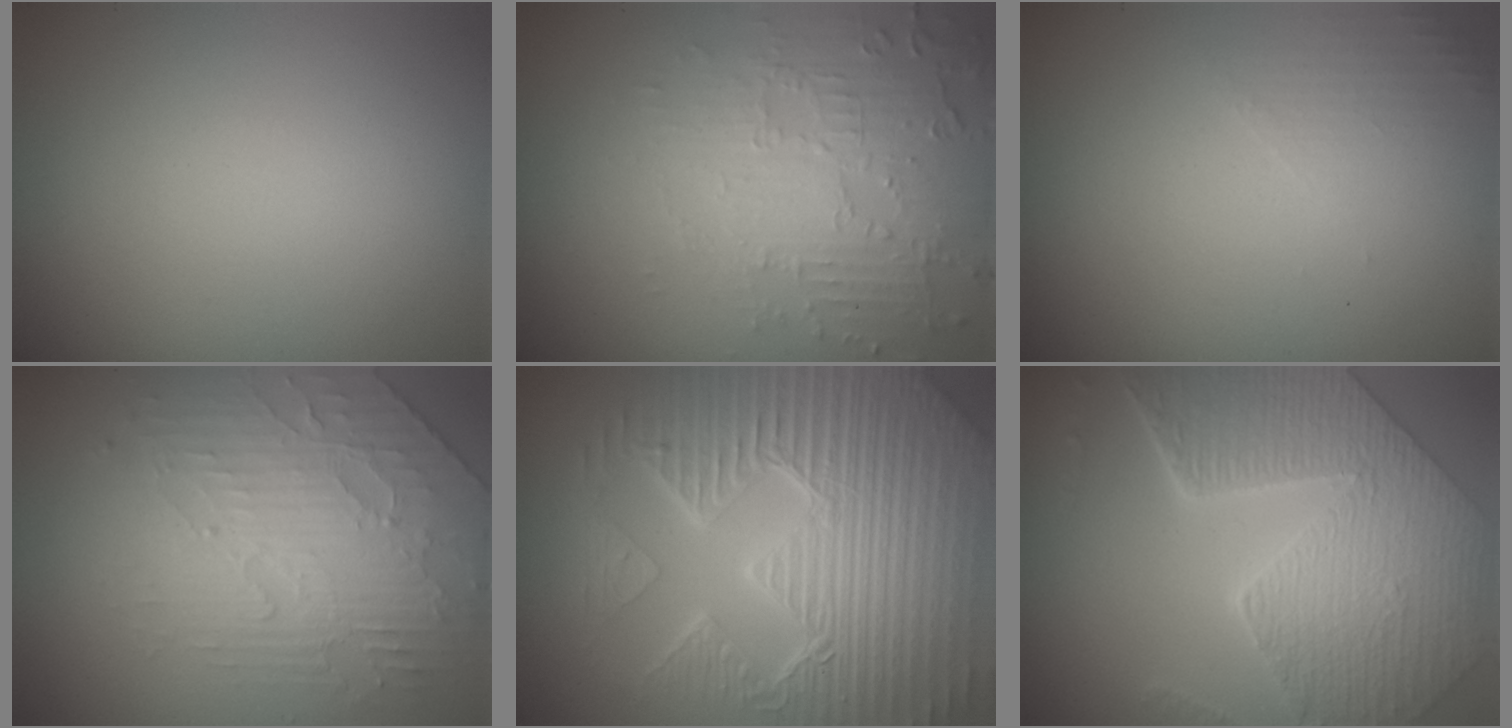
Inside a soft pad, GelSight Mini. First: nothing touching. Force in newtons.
{"total": 4.5, "press": 3.3, "slide": 3.1}
{"total": 1.3, "press": 1.2, "slide": 0.4}
{"total": 4.0, "press": 3.6, "slide": 1.6}
{"total": 9.5, "press": 6.7, "slide": 6.7}
{"total": 9.6, "press": 7.0, "slide": 6.4}